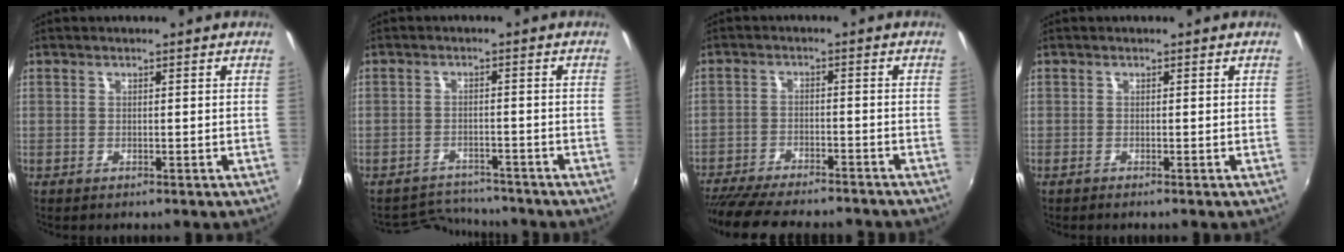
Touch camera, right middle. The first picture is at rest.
{"total": 6.4, "force": [-6.2, 1.4, 0.0], "torque": [-0.017, 0.007, -0.098]}
{"total": 16.8, "force": [-14.4, 3.9, 7.6], "torque": [-0.158, -0.035, -0.216]}
{"total": 0.0}